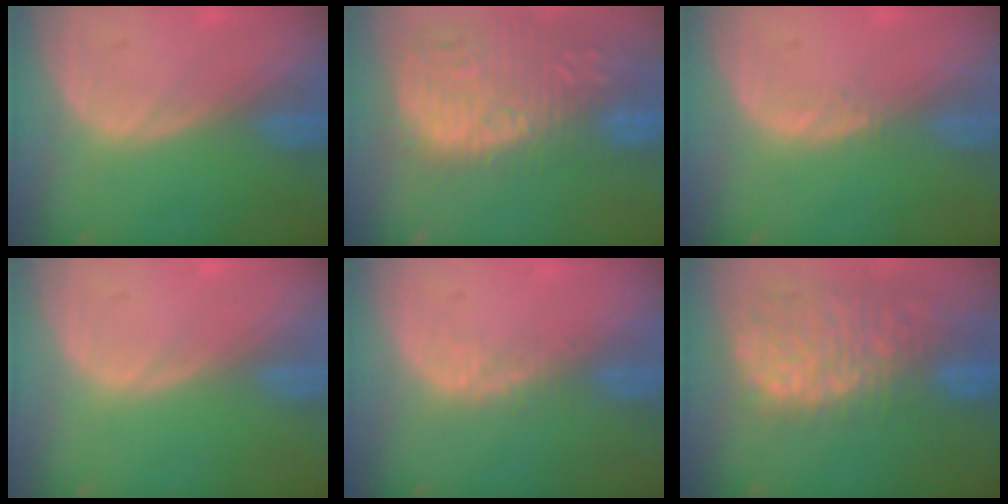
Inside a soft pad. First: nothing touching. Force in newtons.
{"total": 15.8, "press": 13.2, "slide": 8.7}
{"total": 0.7, "press": 0.7, "slide": 0.1}
{"total": 0.0}
{"total": 2.2, "press": 1.6, "slide": 1.5}
{"total": 12.8, "press": 10.6, "slide": 7.1}